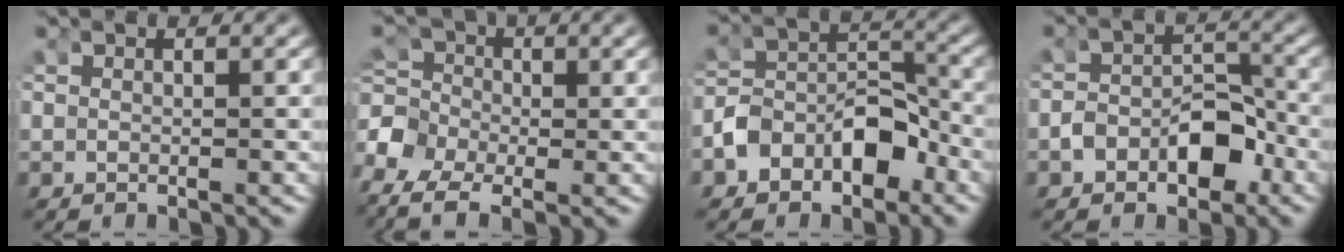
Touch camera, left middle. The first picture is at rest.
{"total": 5.9, "force": [-1.8, 4.8, 2.9], "torque": [-0.070, -0.028, -0.027]}
{"total": 4.8, "force": [-2.4, 3.3, 2.4], "torque": [-0.045, -0.001, -0.037]}
{"total": 3.6, "force": [-1.9, 2.3, 2.0], "torque": [-0.027, -0.001, -0.027]}